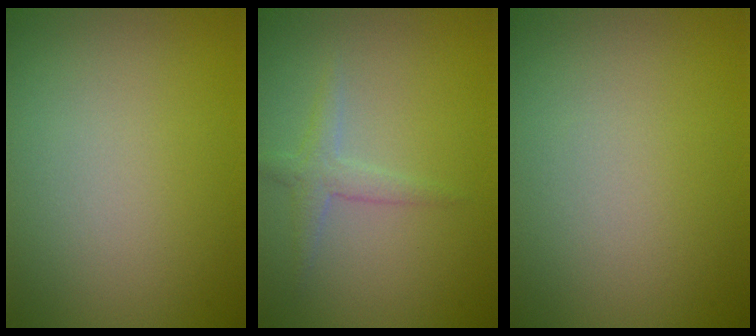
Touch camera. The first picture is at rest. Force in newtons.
{"total": 1.7, "press": 1.7, "slide": 0.1}
{"total": 0.0}